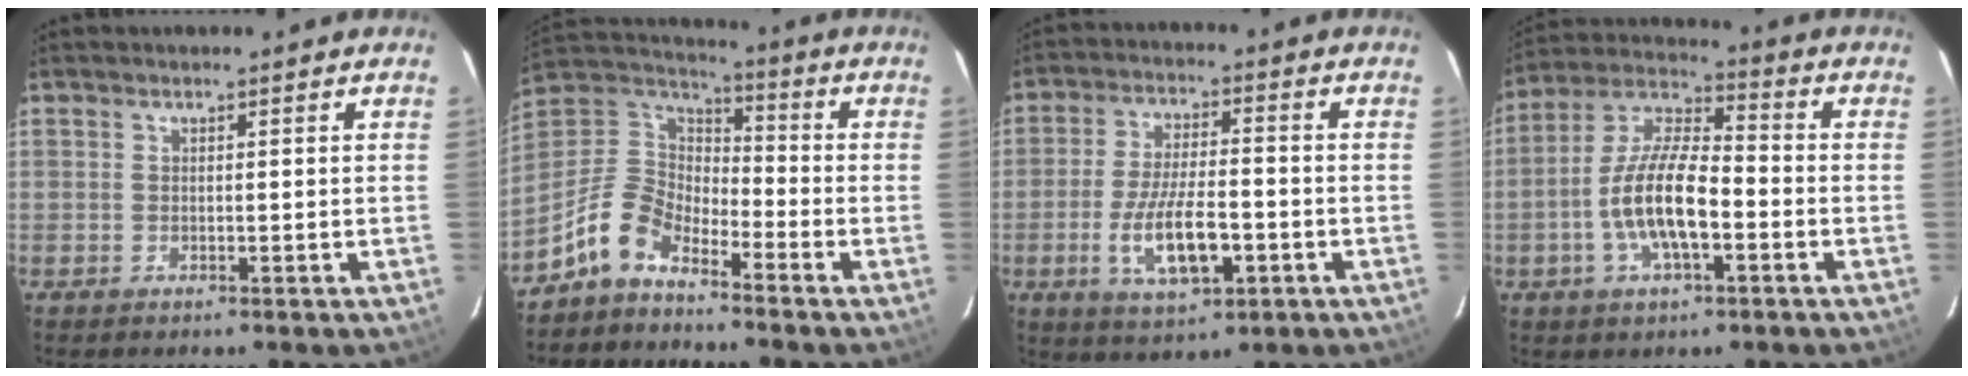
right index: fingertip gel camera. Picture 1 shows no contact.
{"total": 10.3, "force": [-7.2, 5.1, 5.3], "torque": [-0.121, 0.026, -0.155]}
{"total": 11.6, "force": [-3.7, 4.0, 10.2], "torque": [-0.202, -0.012, -0.061]}
{"total": 13.3, "force": [-3.7, 4.7, 11.9], "torque": [-0.242, 0.004, -0.073]}